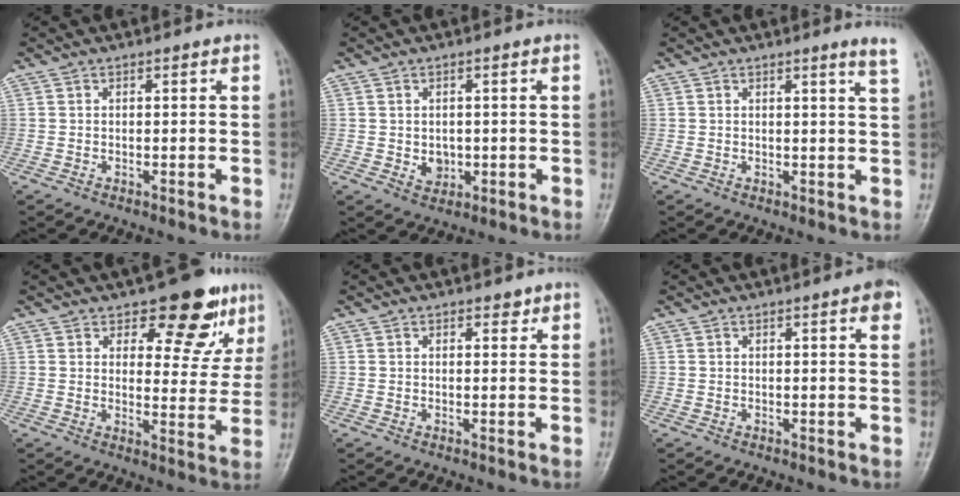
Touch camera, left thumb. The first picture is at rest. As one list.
[{"total": 3.2, "force": [-0.3, 2.7, 1.7], "torque": [-0.013, -0.001, 0.004]}, {"total": 2.7, "force": [1.9, -0.7, 1.7], "torque": [-0.023, -0.017, 0.024]}, {"total": 11.3, "force": [7.4, 5.7, 6.4], "torque": [-0.031, -0.043, 0.098]}, {"total": 1.5, "force": [1.0, 0.9, 0.6], "torque": [0.003, -0.005, 0.011]}, {"total": 2.9, "force": [1.4, 0.6, 2.5], "torque": [-0.026, -0.001, 0.013]}]